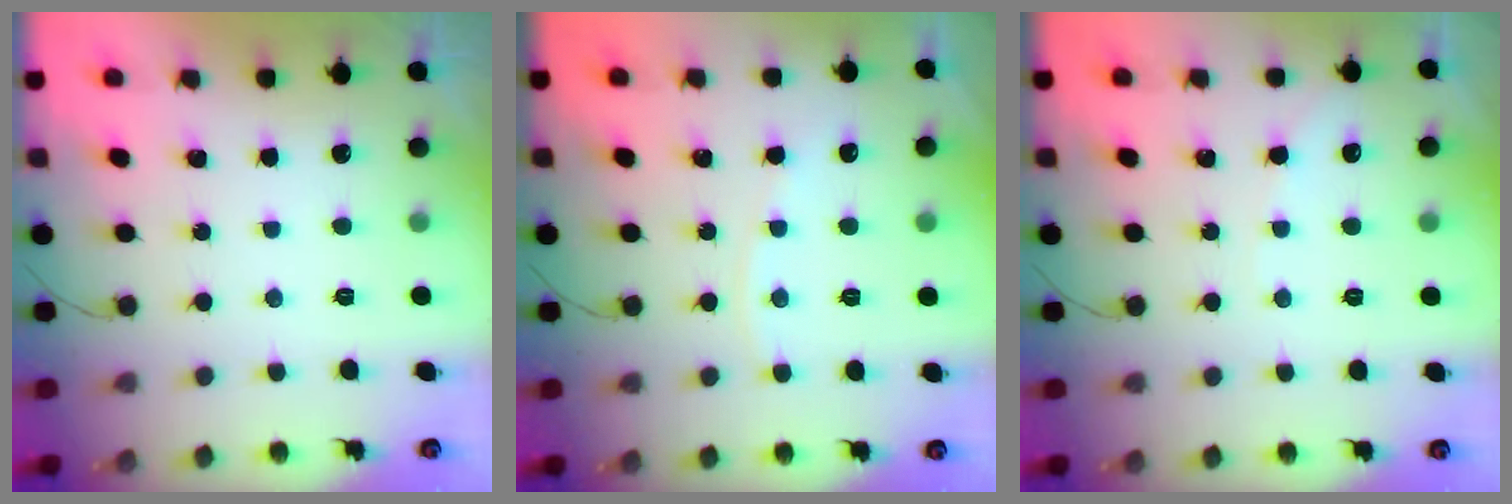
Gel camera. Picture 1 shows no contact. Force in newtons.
{"total": 2.0, "press": 2.0, "slide": 0.4}
{"total": 3.5, "press": 3.5, "slide": 0.4}